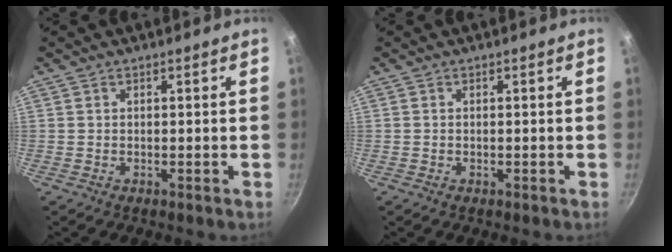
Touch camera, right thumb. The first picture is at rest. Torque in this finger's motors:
{"motor_torque": [0.44, 0.04, -0.19, 0.12, 0.00]}